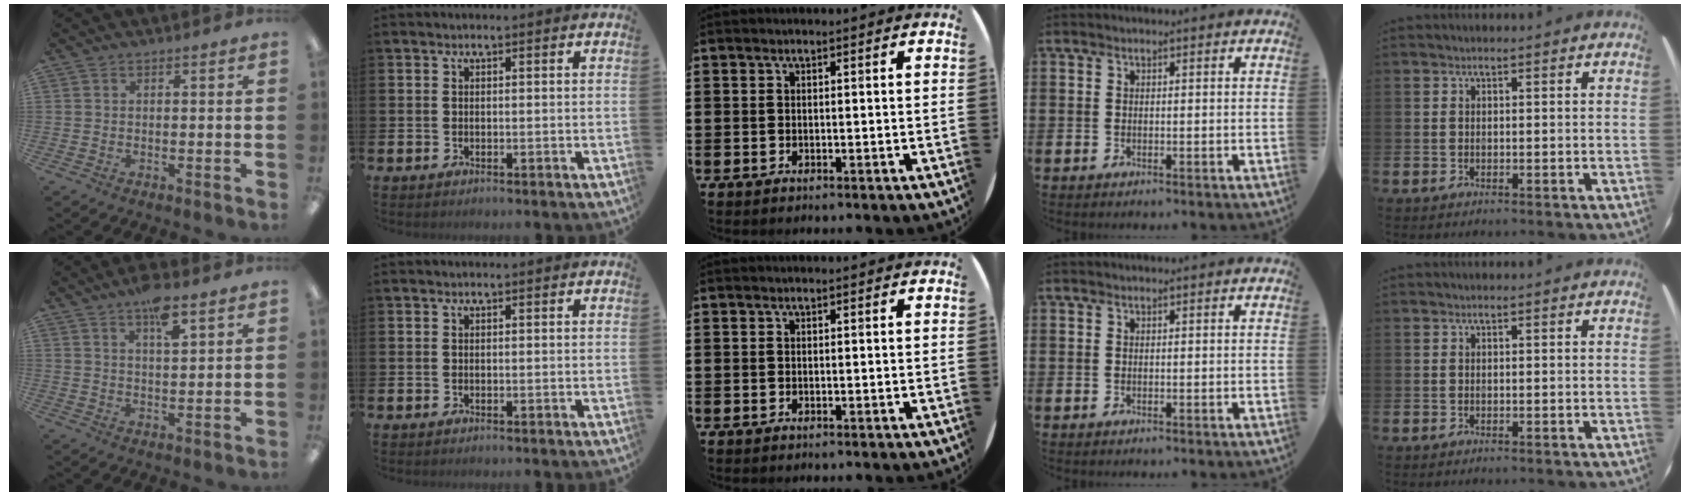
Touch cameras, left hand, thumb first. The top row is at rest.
{"thumb": {"total": 6.8, "force": [4.6, 1.9, 4.7], "torque": [-0.071, -0.023, 0.073]}}